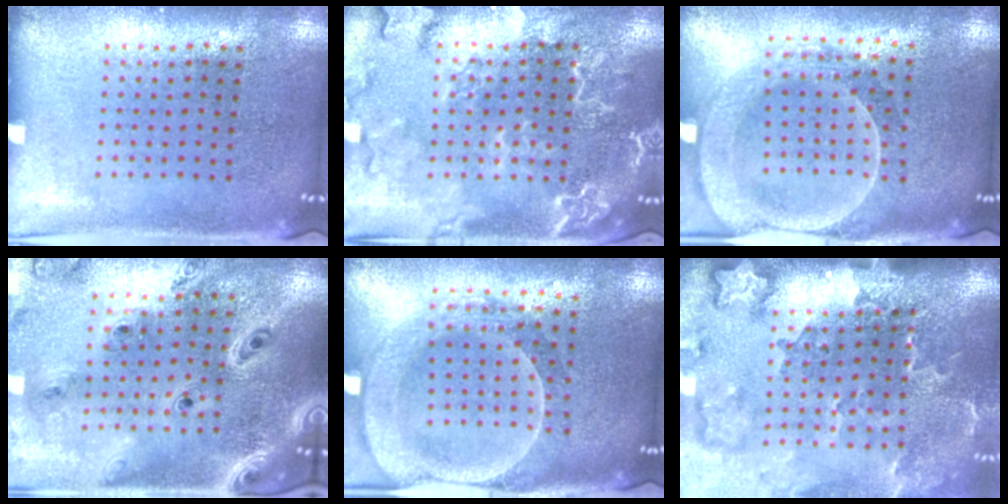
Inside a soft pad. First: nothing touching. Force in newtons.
{"total": 2.4, "press": 2.4, "slide": 0.3}
{"total": 2.3, "press": 2.1, "slide": 1.0}
{"total": 2.2, "press": 2.1, "slide": 0.8}
{"total": 2.3, "press": 2.1, "slide": 1.0}
{"total": 3.5, "press": 2.5, "slide": 2.5}